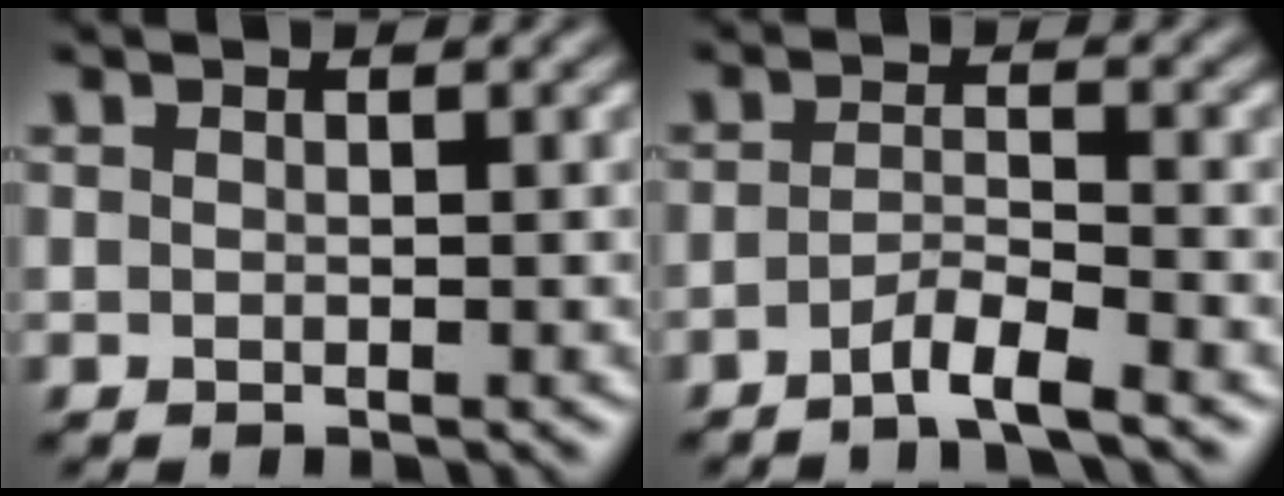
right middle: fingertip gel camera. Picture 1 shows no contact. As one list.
[{"total": 2.8, "force": [-1.9, 0.3, 2.0], "torque": [-0.034, 0.001, -0.045]}]